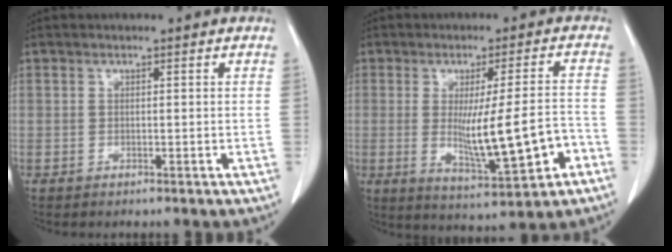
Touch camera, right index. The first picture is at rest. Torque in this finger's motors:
{"motor_torque": [1.20, 0.27, 0.64, 0.13]}